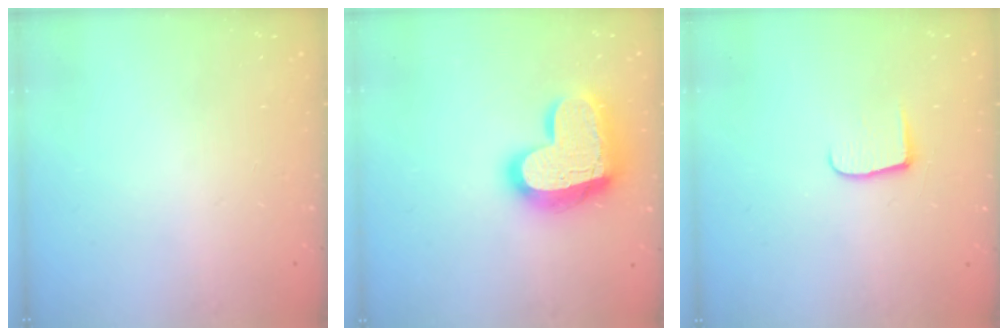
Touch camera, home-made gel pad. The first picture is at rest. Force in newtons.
{"total": 20.2, "press": 20.1, "slide": 1.7}
{"total": 7.4, "press": 7.4, "slide": 0.6}